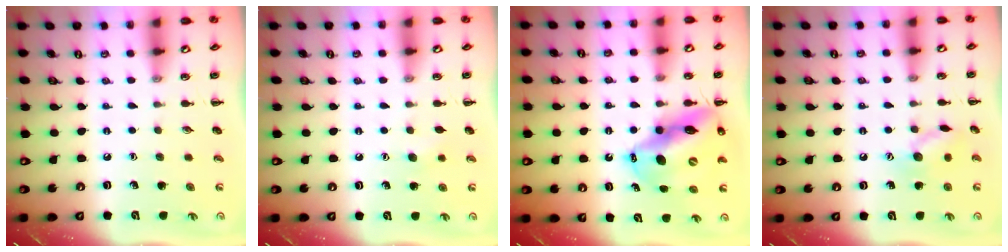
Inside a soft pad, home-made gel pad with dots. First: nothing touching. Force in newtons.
{"total": 4.7, "press": 4.5, "slide": 1.3}
{"total": 16.1, "press": 15.4, "slide": 4.6}
{"total": 9.5, "press": 9.4, "slide": 0.7}